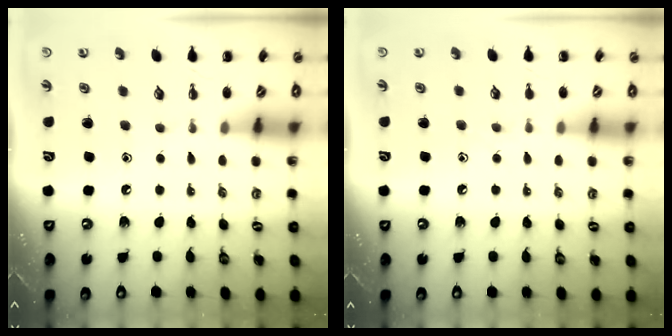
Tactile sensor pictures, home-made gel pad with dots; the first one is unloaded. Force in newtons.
{"total": 3.8, "press": 3.6, "slide": 1.0}